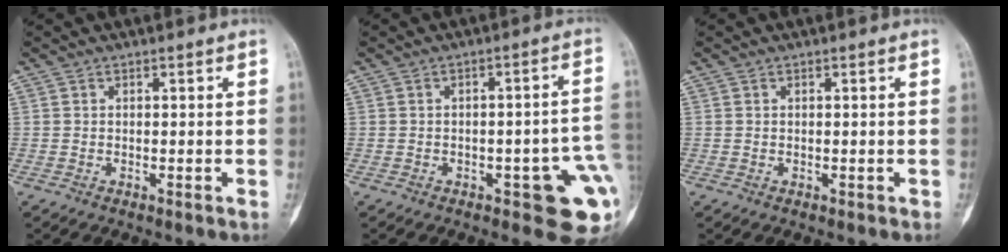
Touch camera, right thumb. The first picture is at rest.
{"total": 12.1, "force": [-3.6, 4.6, 10.6], "torque": [-0.098, 0.022, -0.038]}
{"total": 0.0}